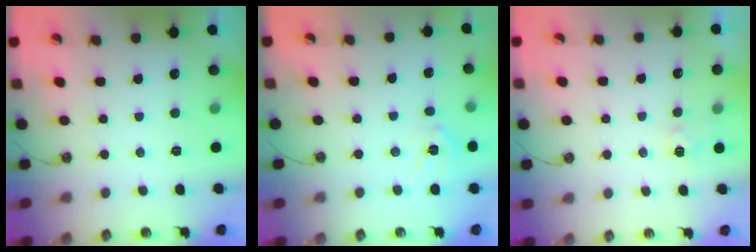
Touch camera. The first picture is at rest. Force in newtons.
{"total": 9.4, "press": 9.3, "slide": 1.3}
{"total": 3.6, "press": 3.6, "slide": 0.4}